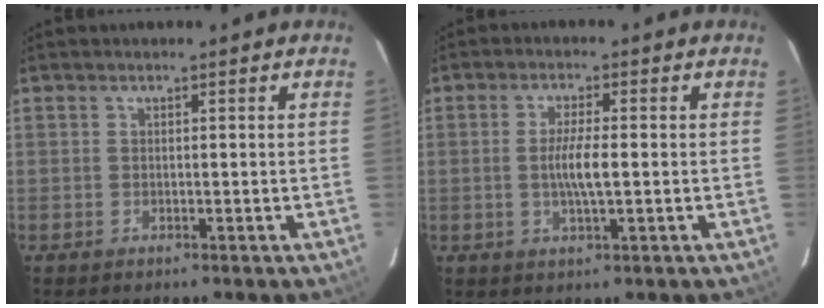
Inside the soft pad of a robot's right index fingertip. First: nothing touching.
{"total": 4.9, "force": [-0.5, 0.6, 4.8], "torque": [-0.089, -0.004, -0.008]}